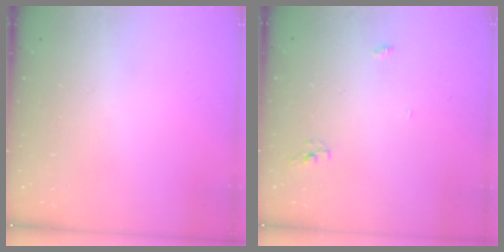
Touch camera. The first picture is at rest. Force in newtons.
{"total": 3.3, "press": 3.3, "slide": 0.2}